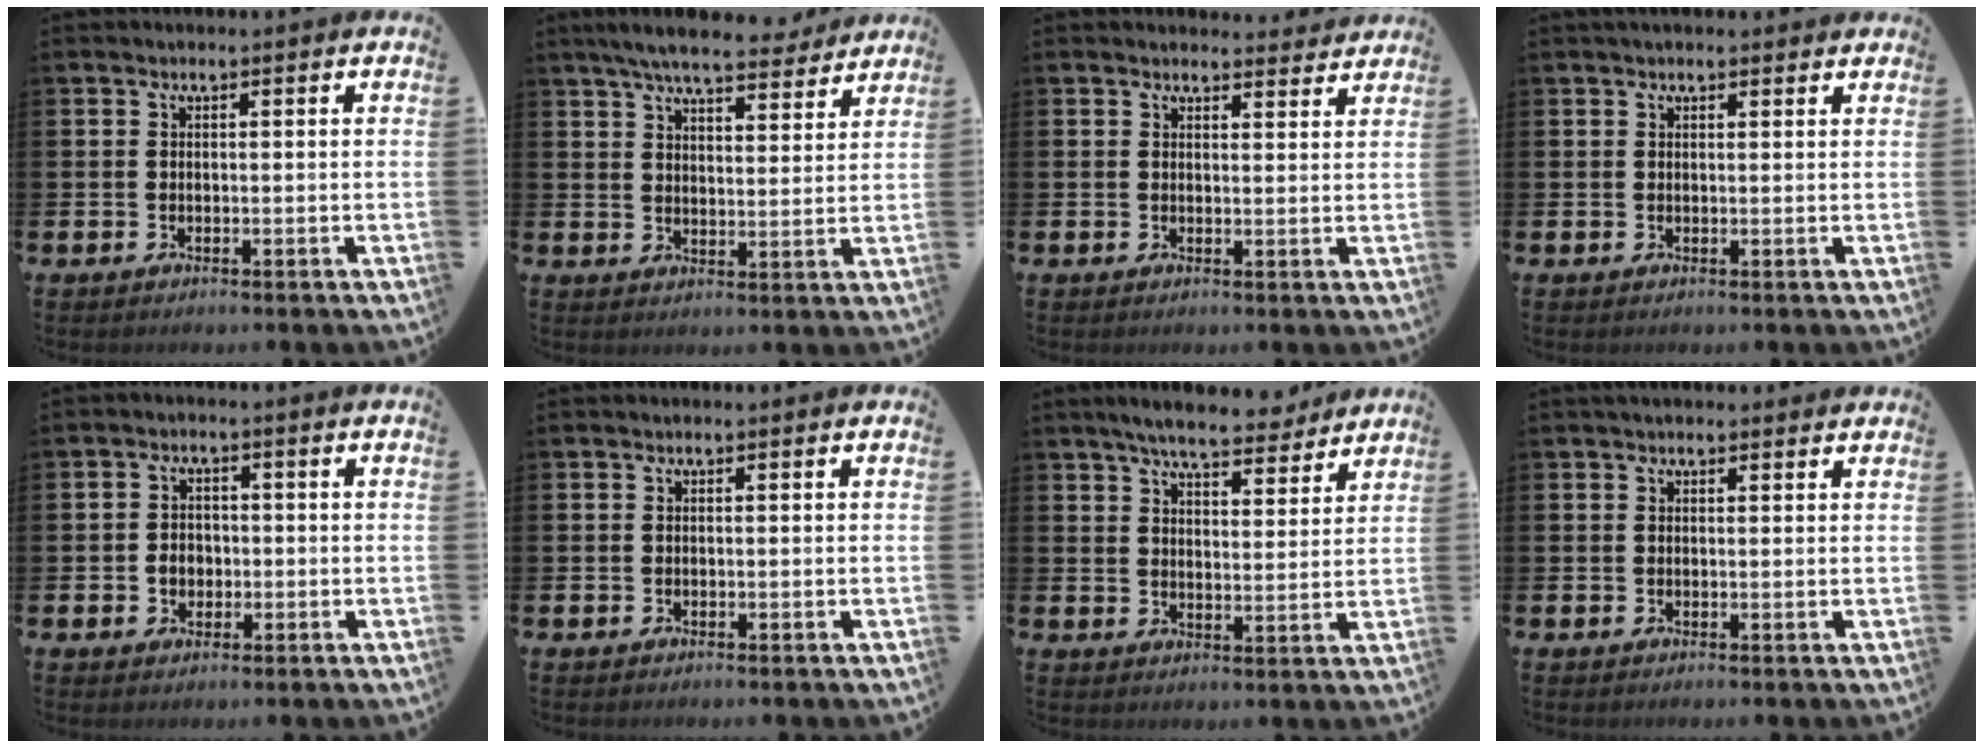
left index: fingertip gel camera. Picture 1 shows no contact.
{"total": 7.1, "force": [6.5, 1.2, 2.4], "torque": [-0.056, -0.032, 0.114]}
{"total": 2.5, "force": [2.4, 0.6, -0.1], "torque": [0.009, -0.015, 0.042]}
{"total": 1.4, "force": [1.2, 0.4, 0.4], "torque": [0.005, -0.002, 0.019]}
{"total": 2.7, "force": [-0.5, 2.3, 1.3], "torque": [-0.012, -0.001, -0.017]}
{"total": 0.0}
{"total": 6.9, "force": [6.4, 1.2, 2.3], "torque": [-0.044, -0.036, 0.109]}
{"total": 1.4, "force": [1.3, 0.4, 0.3], "torque": [0.006, -0.001, 0.021]}